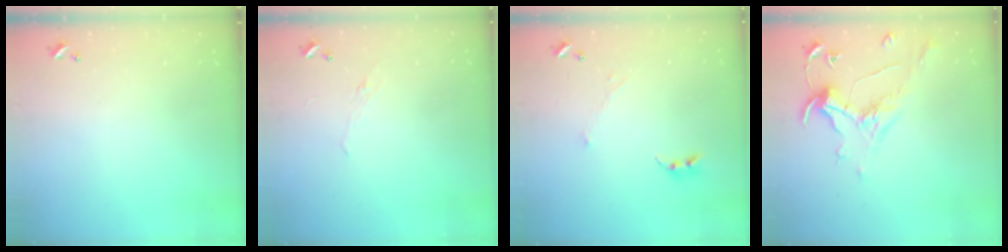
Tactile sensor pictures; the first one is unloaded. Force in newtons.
{"total": 0.9, "press": 0.5, "slide": 0.7}
{"total": 0.7, "press": 0.0, "slide": 0.7}
{"total": 0.8, "press": 0.7, "slide": 0.5}